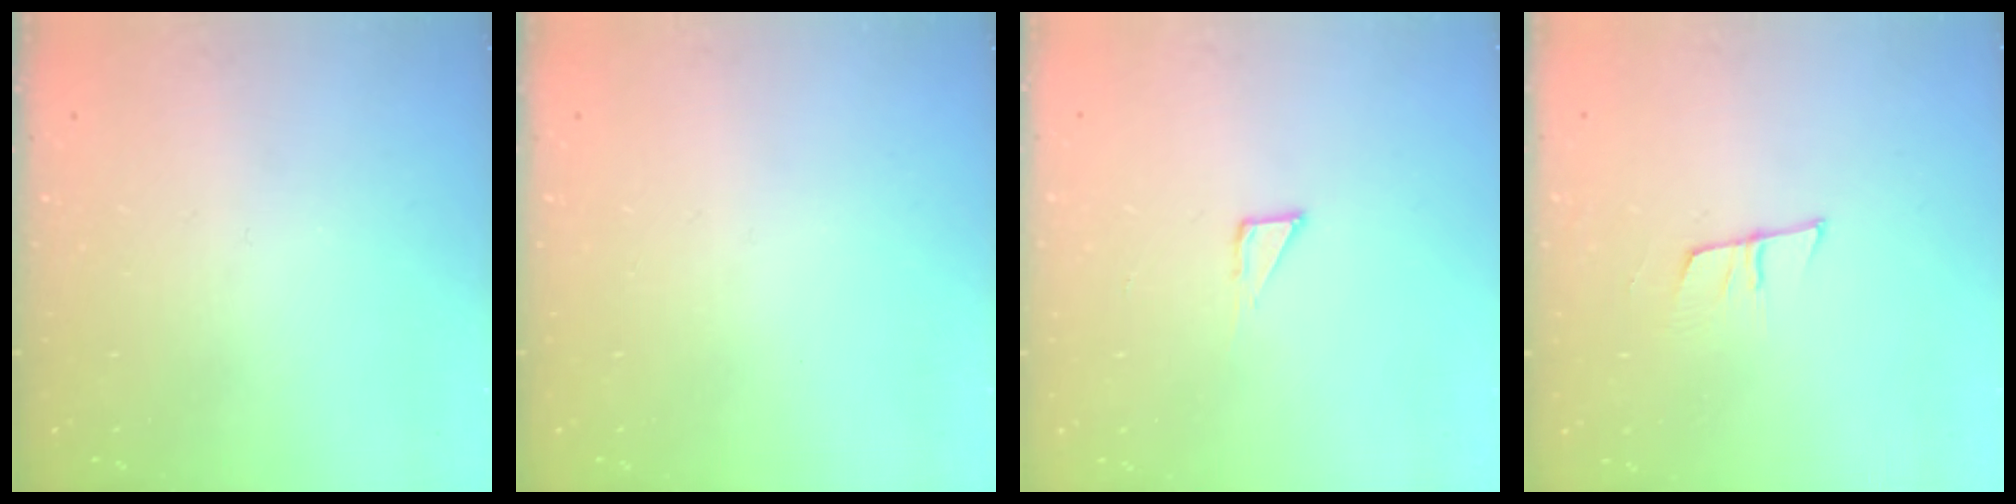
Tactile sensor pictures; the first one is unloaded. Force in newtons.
{"total": 0.0}
{"total": 2.7, "press": 2.7, "slide": 0.2}
{"total": 6.9, "press": 6.3, "slide": 2.8}